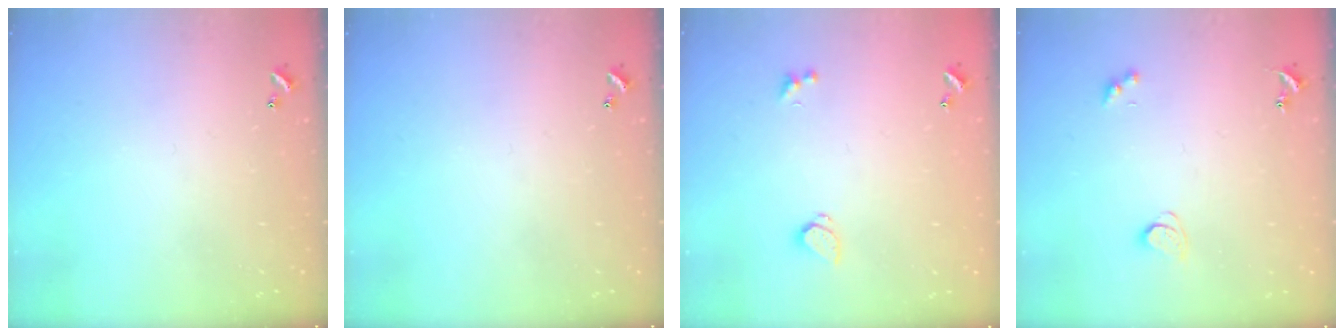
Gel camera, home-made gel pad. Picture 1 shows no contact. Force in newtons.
{"total": 0.0}
{"total": 0.8, "press": 0.6, "slide": 0.4}
{"total": 2.1, "press": 2.1, "slide": 0.4}